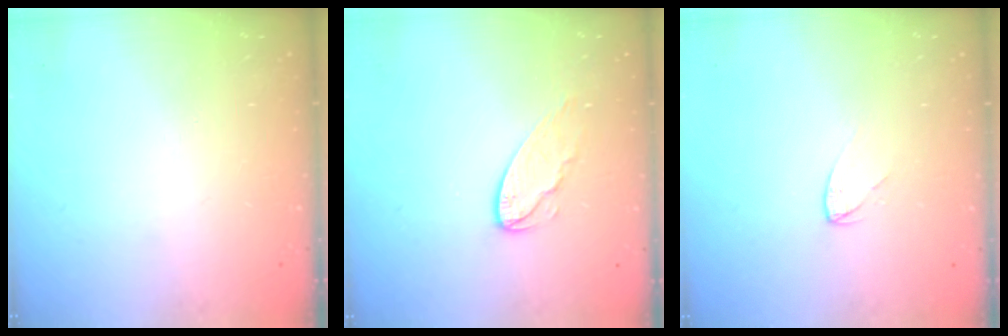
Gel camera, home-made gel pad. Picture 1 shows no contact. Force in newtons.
{"total": 7.1, "press": 7.1, "slide": 0.2}
{"total": 2.5, "press": 2.5, "slide": 0.2}